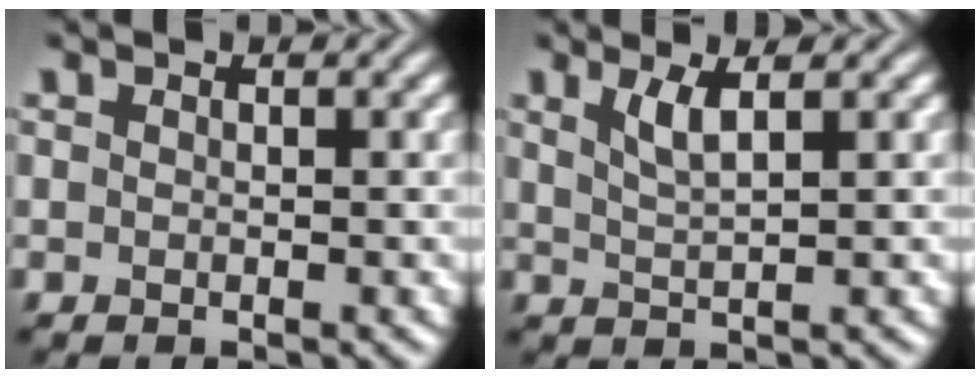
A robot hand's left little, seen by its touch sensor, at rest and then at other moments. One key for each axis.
{"total": 2.3, "fx": 1.2, "fy": 0.5, "fz": 2.0, "tx": -0.036, "ty": -0.002, "tz": 0.023}